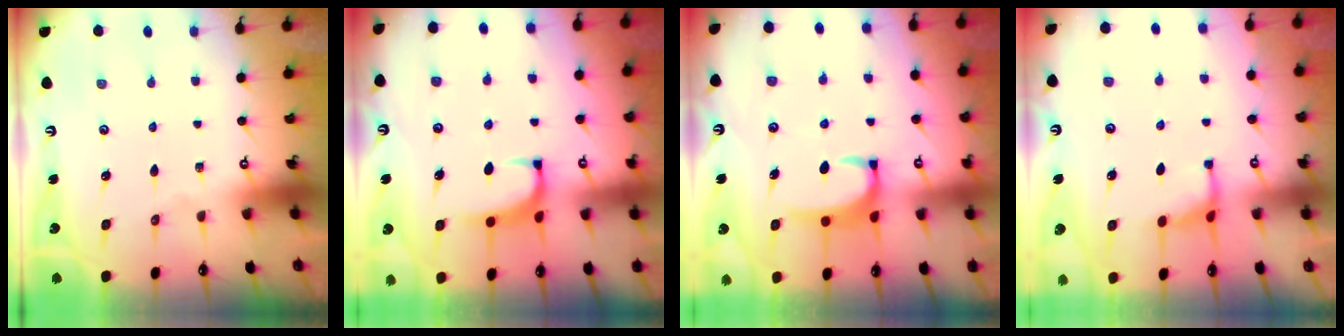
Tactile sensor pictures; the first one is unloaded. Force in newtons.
{"total": 0.9, "press": 0.6, "slide": 0.6}
{"total": 3.3, "press": 3.3, "slide": 0.3}
{"total": 4.4, "press": 4.4, "slide": 0.2}